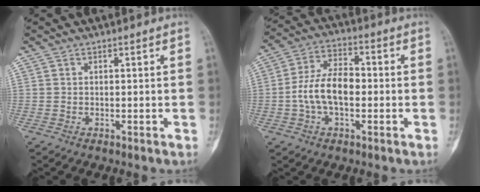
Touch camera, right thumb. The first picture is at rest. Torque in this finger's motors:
{"motor_torque": [1.65, 1.55, 1.07, -0.53, 0.14]}